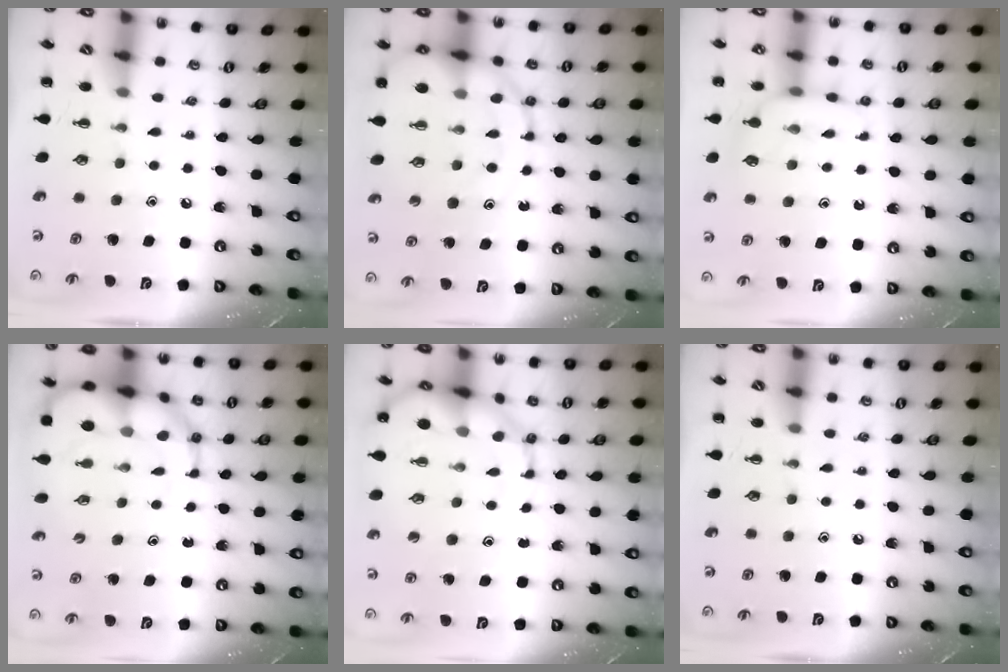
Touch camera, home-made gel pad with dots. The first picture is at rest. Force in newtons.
{"total": 14.0, "press": 13.6, "slide": 3.5}
{"total": 7.7, "press": 7.7, "slide": 0.8}
{"total": 10.6, "press": 10.2, "slide": 3.0}
{"total": 12.2, "press": 11.7, "slide": 3.4}
{"total": 0.0}